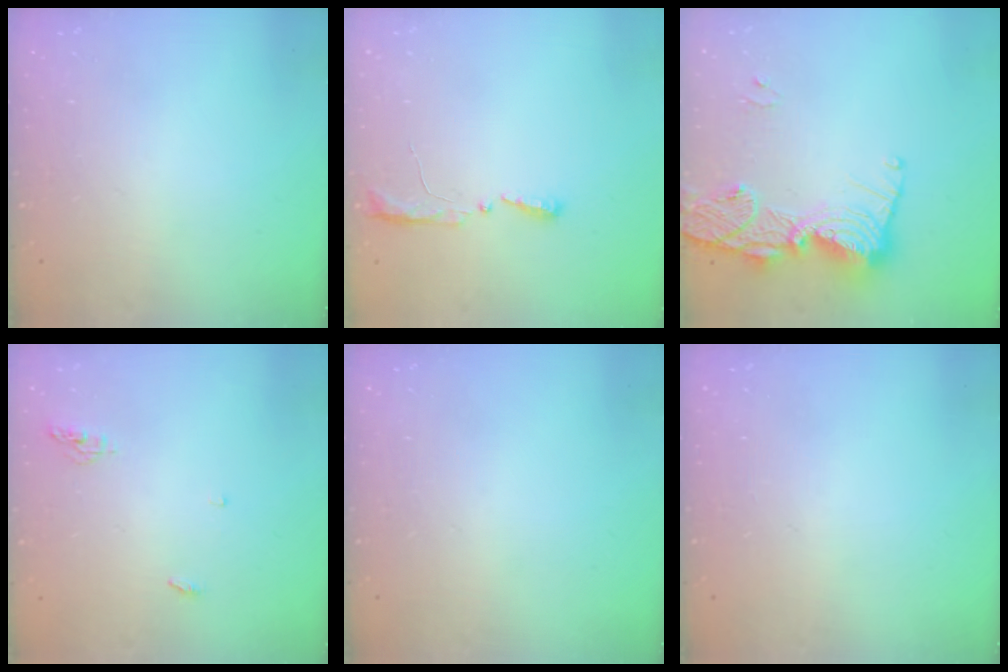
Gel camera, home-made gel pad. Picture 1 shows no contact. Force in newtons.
{"total": 8.2, "press": 5.2, "slide": 6.2}
{"total": 17.4, "press": 17.3, "slide": 1.4}
{"total": 7.8, "press": 4.6, "slide": 6.3}
{"total": 0.0}
{"total": 0.0}